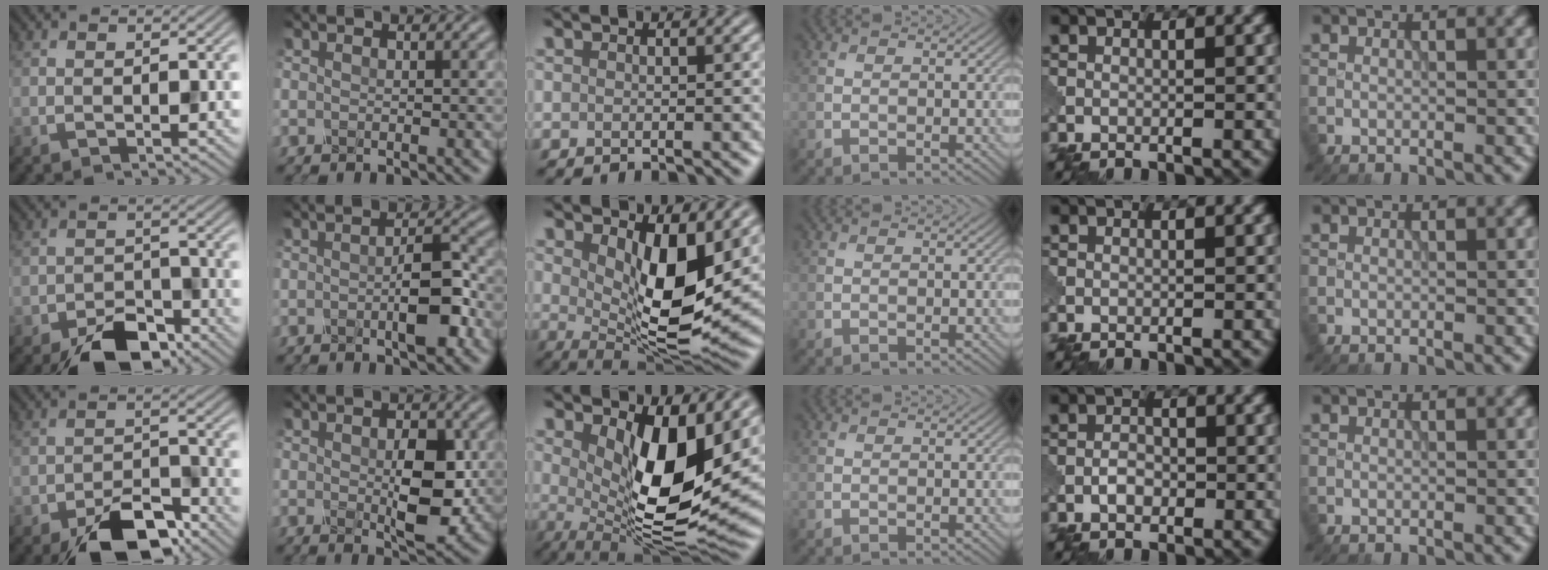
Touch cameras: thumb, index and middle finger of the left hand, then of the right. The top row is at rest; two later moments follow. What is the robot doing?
{"motion": "press", "object": "mechanical pencil"}